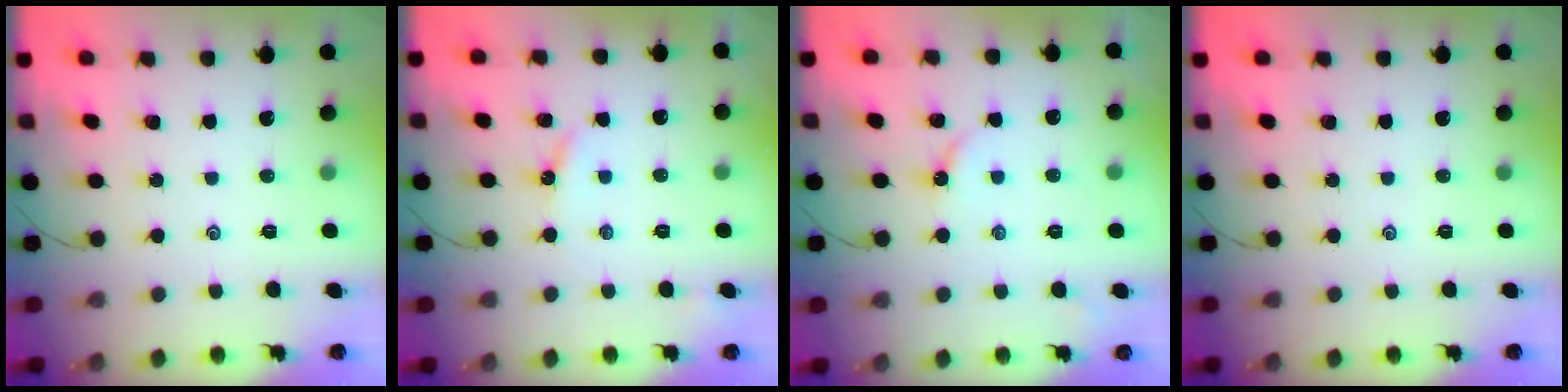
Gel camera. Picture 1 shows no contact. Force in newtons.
{"total": 4.0, "press": 4.0, "slide": 0.1}
{"total": 2.6, "press": 2.6, "slide": 0.4}
{"total": 0.0}